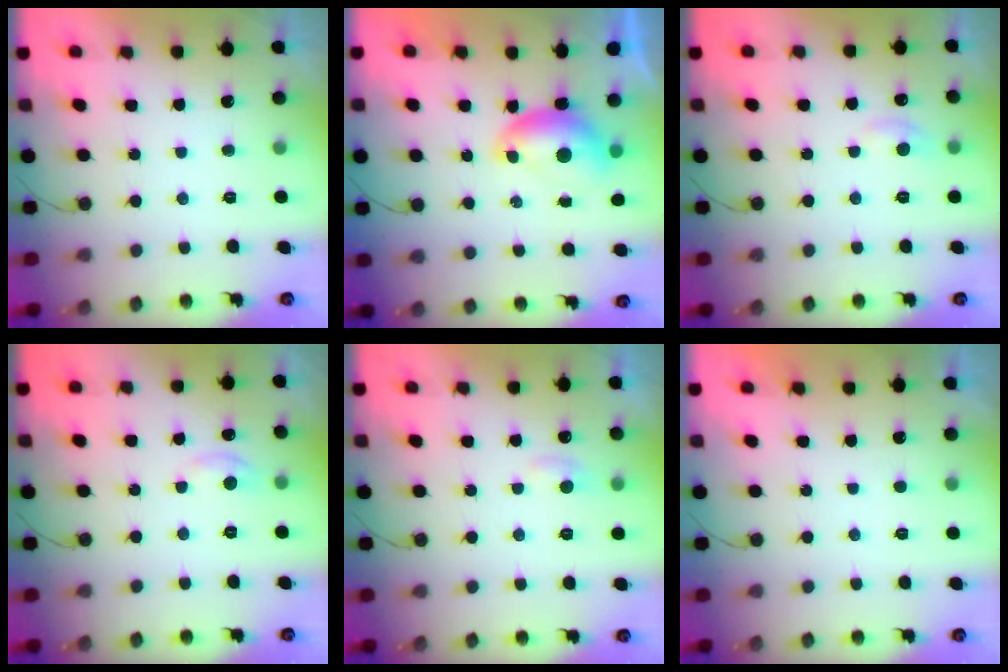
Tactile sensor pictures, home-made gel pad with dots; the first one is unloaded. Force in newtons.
{"total": 8.2, "press": 8.2, "slide": 0.9}
{"total": 7.2, "press": 7.2, "slide": 0.9}
{"total": 3.5, "press": 3.5, "slide": 0.5}
{"total": 4.5, "press": 4.5, "slide": 0.6}
{"total": 0.0}